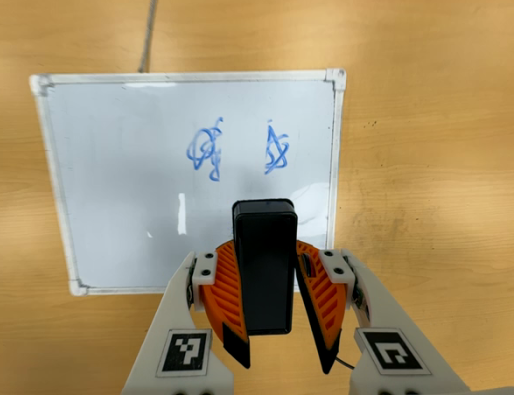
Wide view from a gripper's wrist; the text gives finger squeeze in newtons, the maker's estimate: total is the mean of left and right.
{"total": 9.9, "left": 10.0, "right": 9.7}